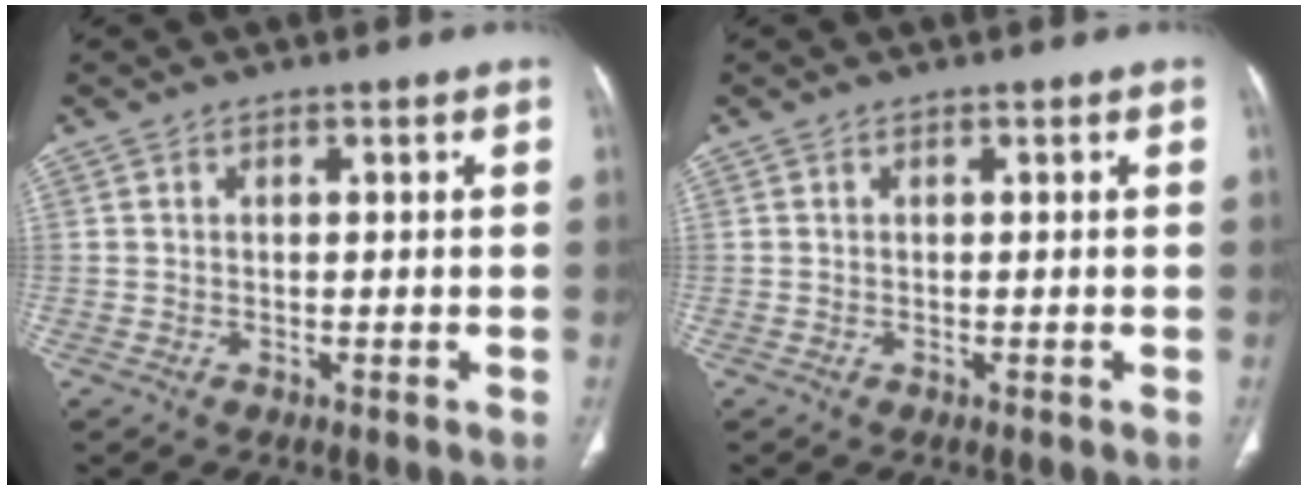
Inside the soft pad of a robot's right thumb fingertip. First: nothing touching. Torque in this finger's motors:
{"motor_torque": [0.09, 0.09, 0.00, 0.00, 0.00]}